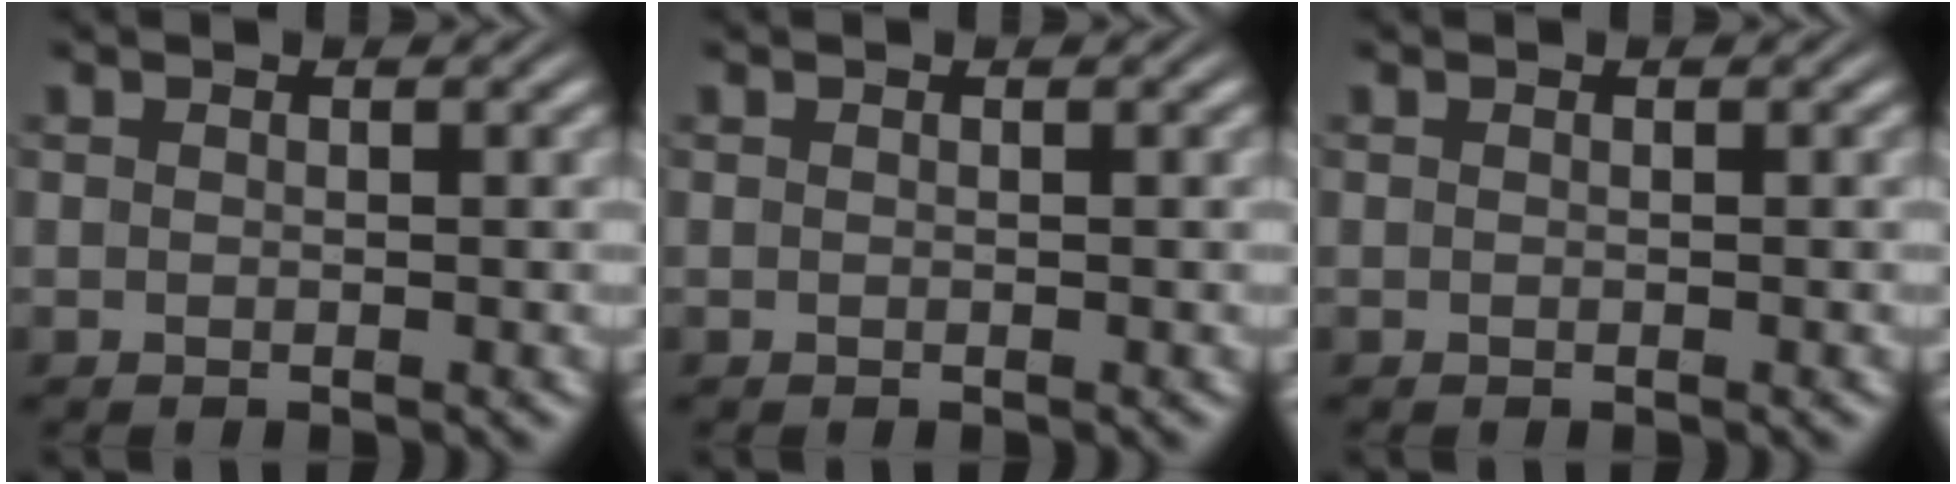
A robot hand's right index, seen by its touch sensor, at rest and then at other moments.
{"total": 0.0}
{"total": 0.0}